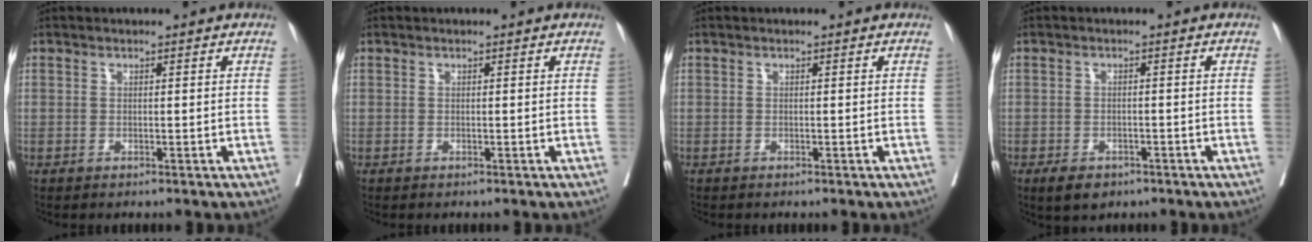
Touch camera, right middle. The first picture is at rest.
{"total": 0.0}
{"total": 0.0}
{"total": 3.8, "force": [-2.5, 2.1, 1.8], "torque": [-0.029, -0.002, -0.033]}